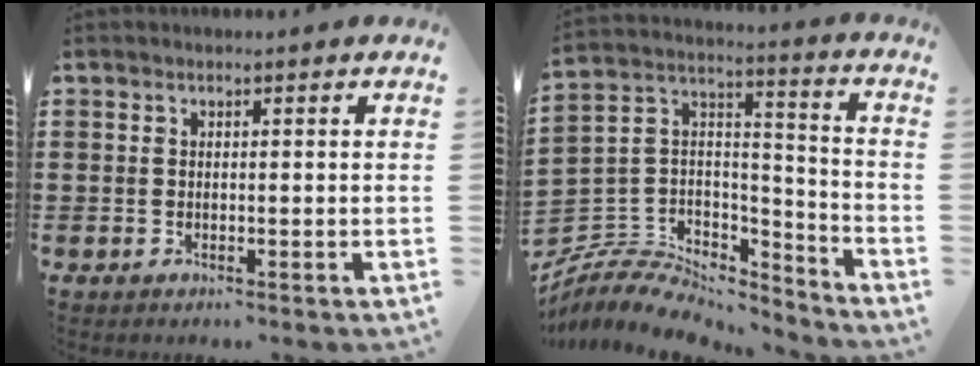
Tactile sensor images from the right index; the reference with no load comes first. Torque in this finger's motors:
{"motor_torque": [-0.25, -0.27, 0.09, -0.01]}